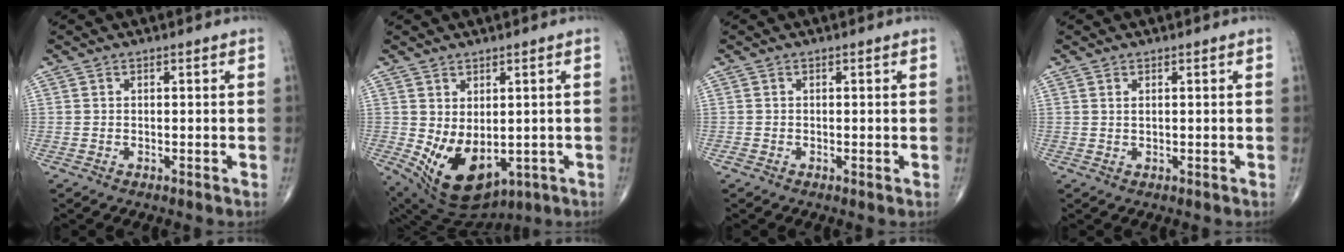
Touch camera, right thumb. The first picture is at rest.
{"total": 12.1, "force": [-1.9, 7.4, 9.4], "torque": [-0.148, -0.007, 0.003]}
{"total": 0.7, "force": [-0.2, 0.4, 0.5], "torque": [-0.006, -0.001, -0.008]}
{"total": 0.7, "force": [0.4, 0.2, 0.5], "torque": [-0.011, 0.000, 0.007]}